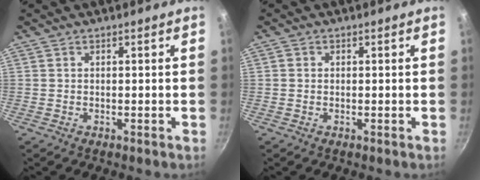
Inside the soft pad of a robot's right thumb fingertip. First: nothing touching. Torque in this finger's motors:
{"motor_torque": [-0.05, -0.20, 0.15, -0.25, 0.02]}